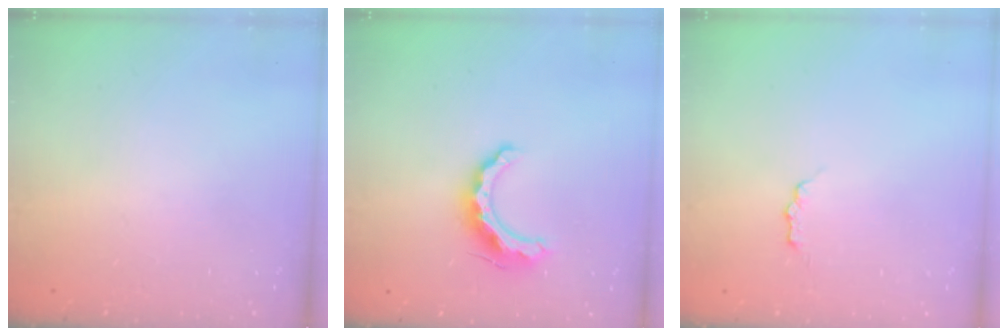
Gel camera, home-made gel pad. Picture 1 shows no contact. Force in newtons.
{"total": 10.5, "press": 10.5, "slide": 0.6}
{"total": 2.1, "press": 2.0, "slide": 0.3}